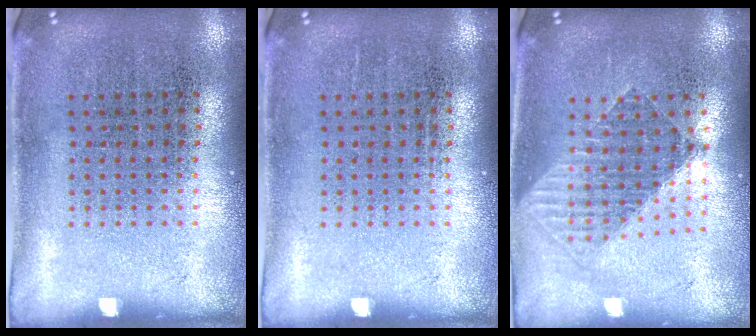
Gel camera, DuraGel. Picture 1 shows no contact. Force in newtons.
{"total": 0.0}
{"total": 1.5, "press": 1.2, "slide": 0.8}